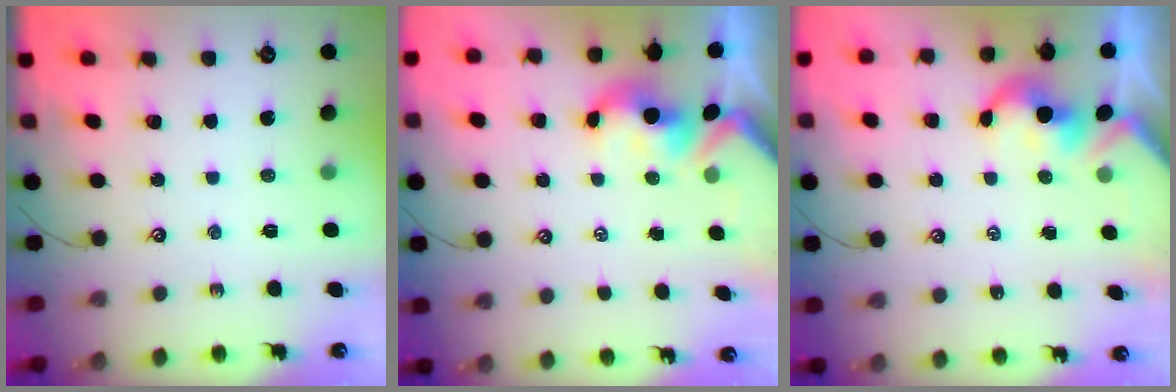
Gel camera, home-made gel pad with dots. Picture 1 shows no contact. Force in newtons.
{"total": 2.1, "press": 2.0, "slide": 0.7}
{"total": 1.8, "press": 1.8, "slide": 0.2}